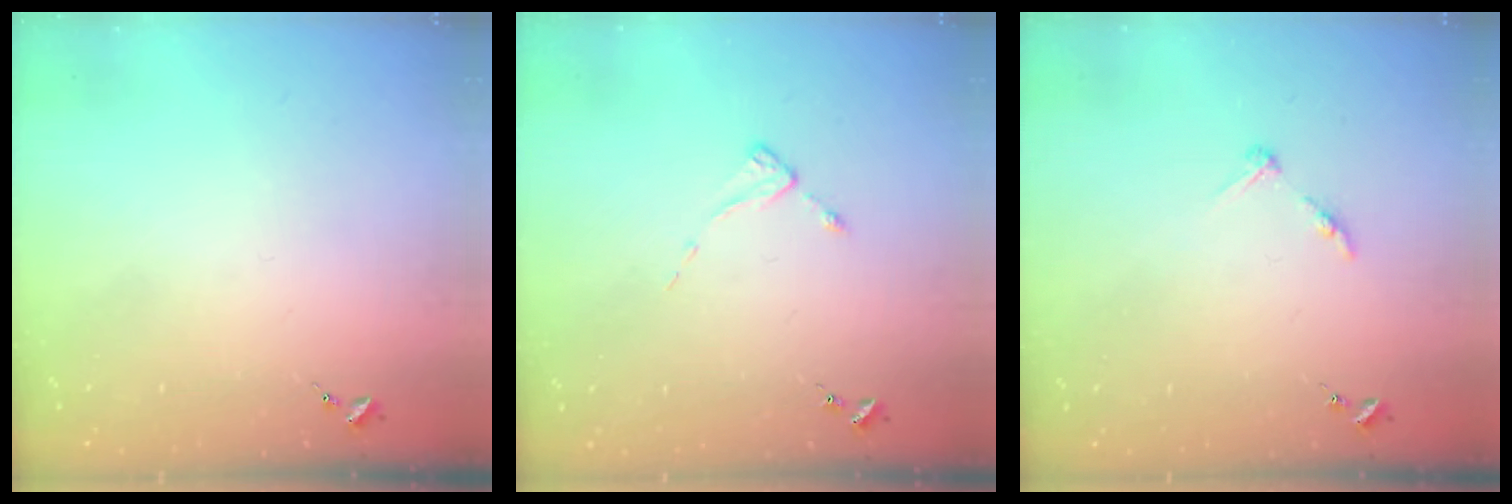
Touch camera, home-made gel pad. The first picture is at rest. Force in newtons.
{"total": 2.0, "press": 2.0, "slide": 0.3}
{"total": 5.2, "press": 5.2, "slide": 0.6}